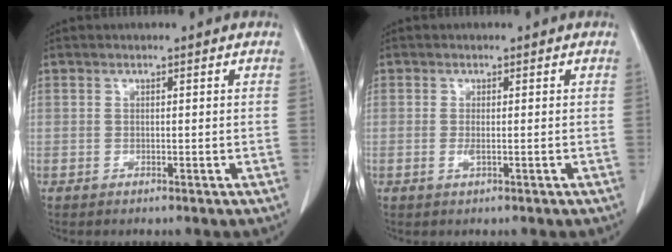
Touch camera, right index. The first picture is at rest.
{"total": 1.3, "force": [-0.3, 0.2, 1.3], "torque": [-0.025, -0.004, -0.003]}